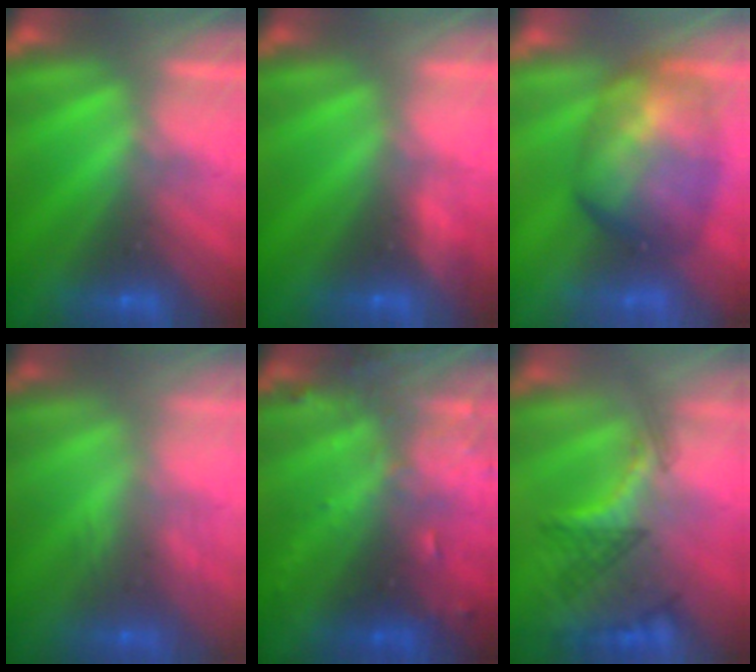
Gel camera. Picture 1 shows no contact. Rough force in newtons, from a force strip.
{"total": 3.9}
{"total": 6.1}
{"total": 2.9}
{"total": 7.2}
{"total": 2.9}